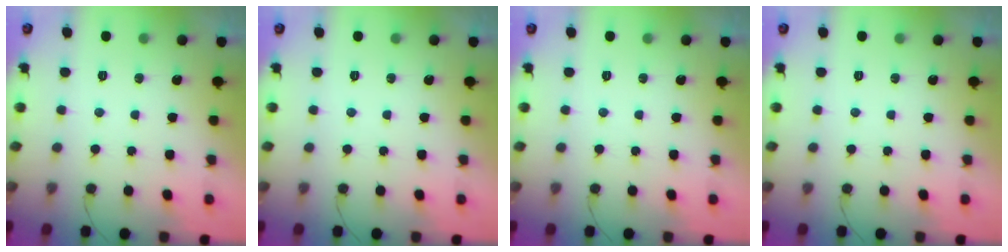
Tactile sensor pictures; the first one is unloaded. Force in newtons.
{"total": 0.0}
{"total": 0.0}
{"total": 0.0}